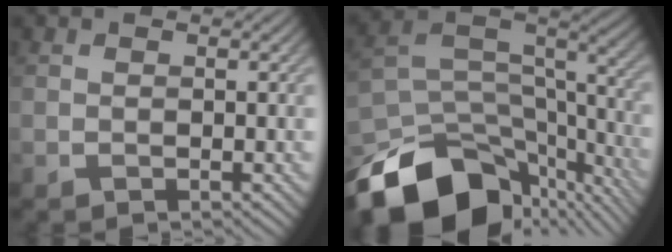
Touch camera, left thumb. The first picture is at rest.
{"total": 17.6, "force": [-11.3, 9.1, 9.9], "torque": [-0.229, -0.040, -0.168]}